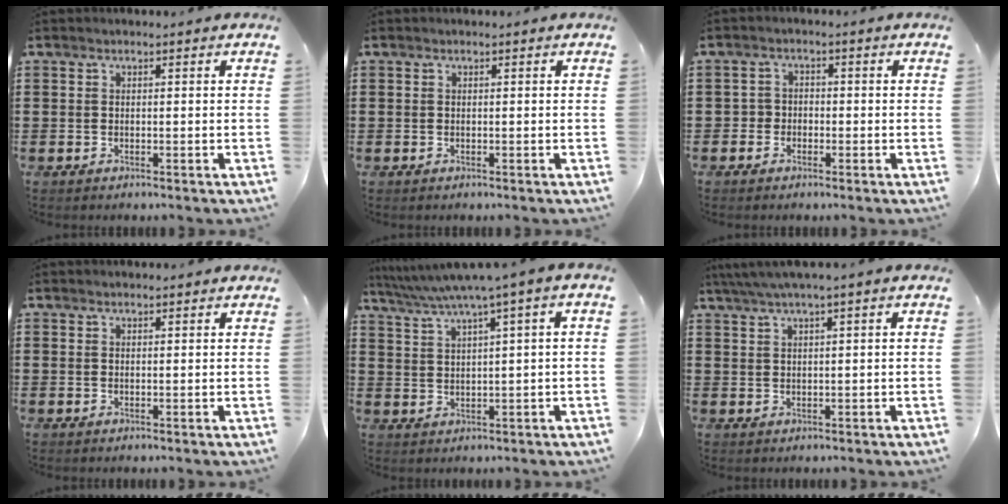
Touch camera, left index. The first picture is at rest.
{"total": 0.0}
{"total": 1.8, "force": [-1.0, 1.5, 0.2], "torque": [-0.011, 0.004, -0.024]}
{"total": 0.7, "force": [0.6, 0.1, 0.2], "torque": [-0.005, 0.000, 0.013]}
{"total": 4.3, "force": [2.3, -0.4, 3.6], "torque": [-0.076, -0.016, 0.035]}
{"total": 2.1, "force": [1.1, -0.1, 1.8], "torque": [-0.034, 0.000, 0.019]}